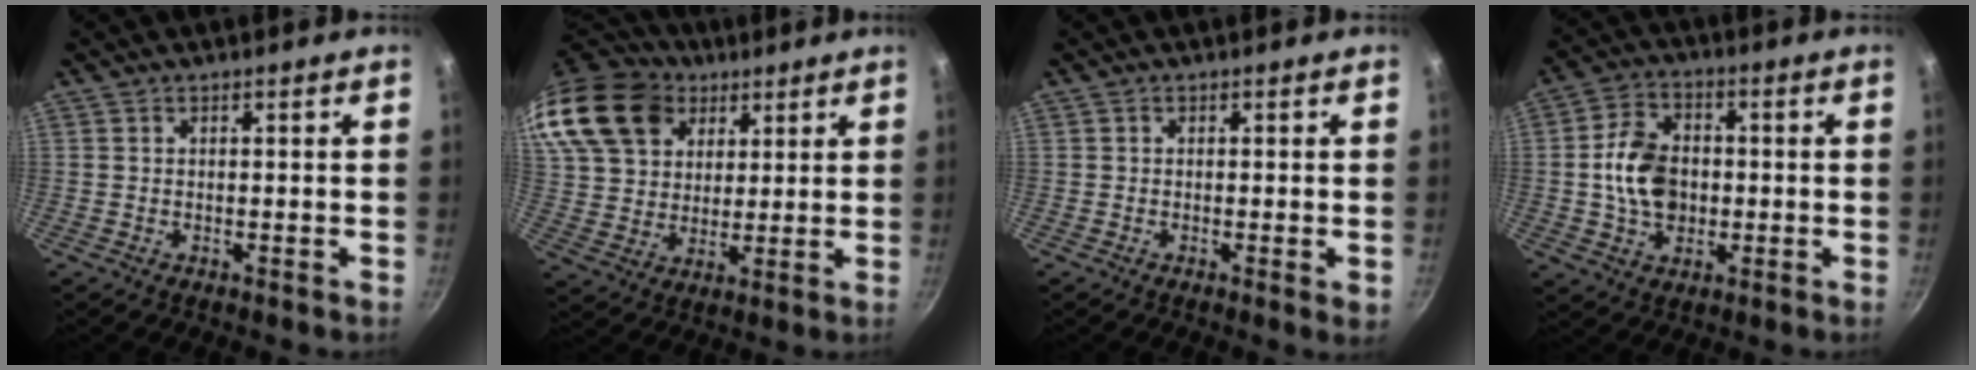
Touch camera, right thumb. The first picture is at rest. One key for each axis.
{"total": 23.2, "fx": 12.1, "fy": 16.6, "fz": 10.7, "tx": -0.232, "ty": 0.013, "tz": 0.229}
{"total": 1.5, "fx": -0.3, "fy": 0.0, "fz": 1.5, "tx": -0.025, "ty": -0.005, "tz": -0.007}
{"total": 10.9, "fx": -0.3, "fy": 8.1, "fz": 7.4, "tx": -0.110, "ty": 0.016, "tz": -0.010}